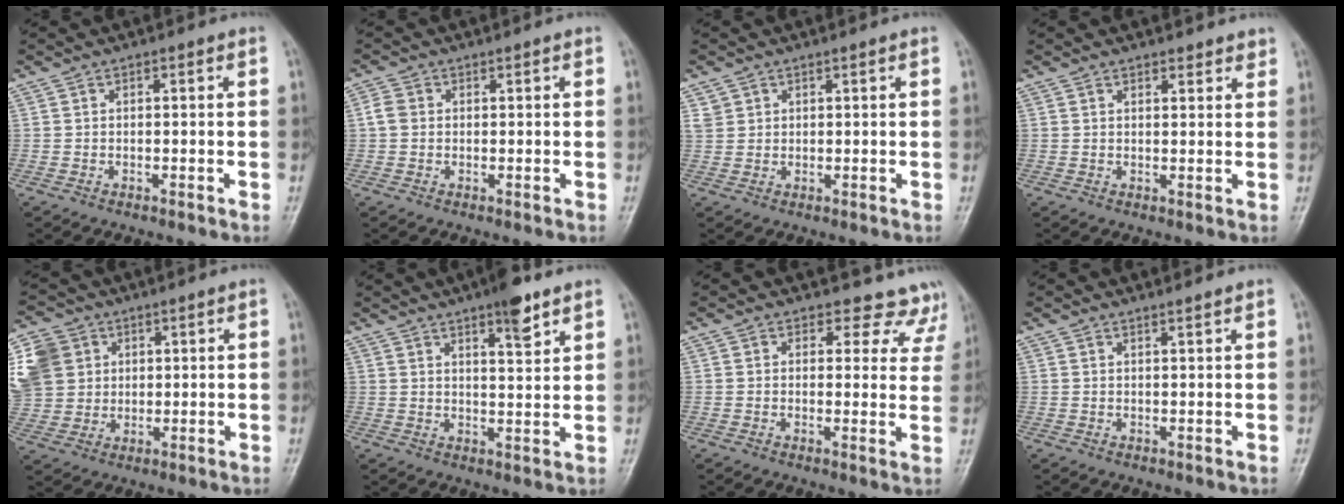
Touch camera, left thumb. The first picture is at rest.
{"total": 2.3, "force": [0.3, 1.9, 1.3], "torque": [-0.024, 0.006, 0.002]}
{"total": 2.0, "force": [1.2, 1.5, 0.3], "torque": [0.007, -0.001, 0.020]}
{"total": 2.7, "force": [2.4, 1.0, 0.7], "torque": [0.011, -0.010, 0.027]}
{"total": 13.1, "force": [4.2, 11.0, 5.6], "torque": [-0.121, 0.010, 0.086]}
{"total": 6.9, "force": [4.6, 1.6, 4.9], "torque": [-0.064, -0.027, 0.067]}
{"total": 9.5, "force": [8.3, 4.6, 0.3], "torque": [0.057, -0.041, 0.060]}
{"total": 1.0, "force": [0.9, -0.3, 0.3], "torque": [-0.008, -0.010, 0.017]}